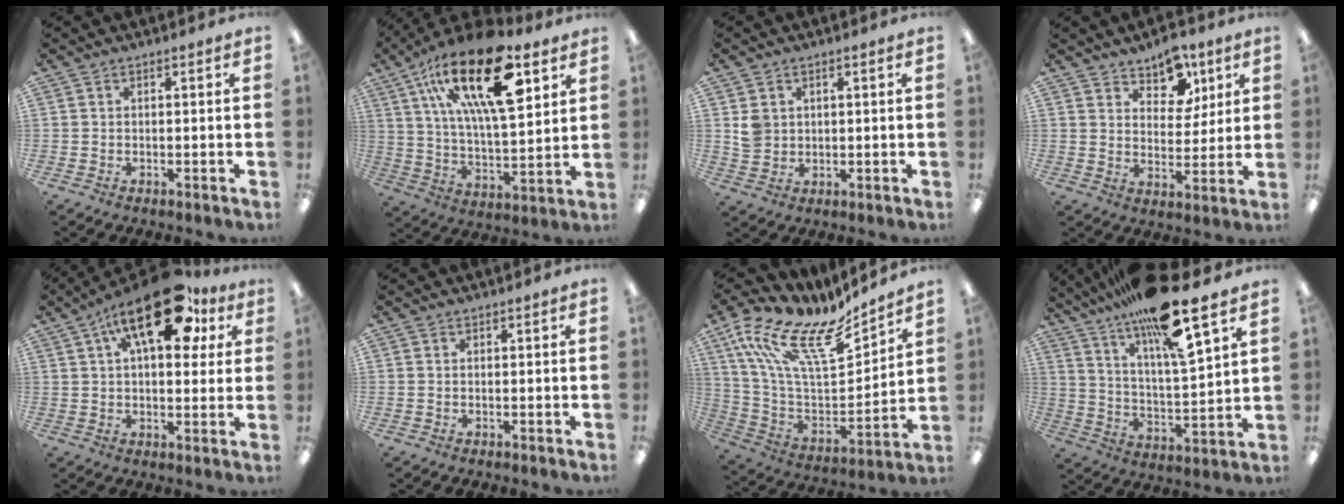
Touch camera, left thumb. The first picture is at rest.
{"total": 26.3, "force": [13.3, 10.3, 20.2], "torque": [-0.344, -0.063, 0.218]}
{"total": 4.0, "force": [1.2, 3.6, 1.1], "torque": [-0.015, 0.000, 0.021]}
{"total": 9.0, "force": [6.6, 5.3, 3.0], "torque": [-0.031, -0.042, 0.117]}
{"total": 19.4, "force": [9.3, 9.0, 14.4], "torque": [-0.212, -0.026, 0.151]}
{"total": 0.0}
{"total": 18.7, "force": [12.4, 7.8, 11.7], "torque": [-0.224, -0.090, 0.219]}
{"total": 19.2, "force": [14.3, 2.5, 12.6], "torque": [-0.218, -0.088, 0.231]}